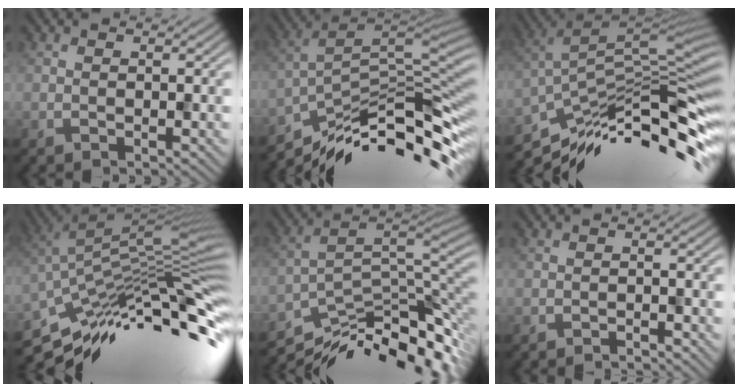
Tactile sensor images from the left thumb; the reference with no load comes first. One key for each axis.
{"total": 13.0, "fx": -8.3, "fy": 3.3, "fz": 9.5, "tx": -0.187, "ty": 0.005, "tz": -0.141}
{"total": 14.0, "fx": -7.9, "fy": 3.5, "fz": 11.0, "tx": -0.223, "ty": 0.005, "tz": -0.137}
{"total": 14.2, "fx": -6.2, "fy": 3.0, "fz": 12.4, "tx": -0.242, "ty": 0.019, "tz": -0.113}
{"total": 13.9, "fx": -9.7, "fy": 4.7, "fz": 8.8, "tx": -0.166, "ty": -0.008, "tz": -0.154}
{"total": 1.5, "fx": -1.4, "fy": 0.1, "fz": 0.5, "tx": -0.006, "ty": 0.004, "tz": -0.029}